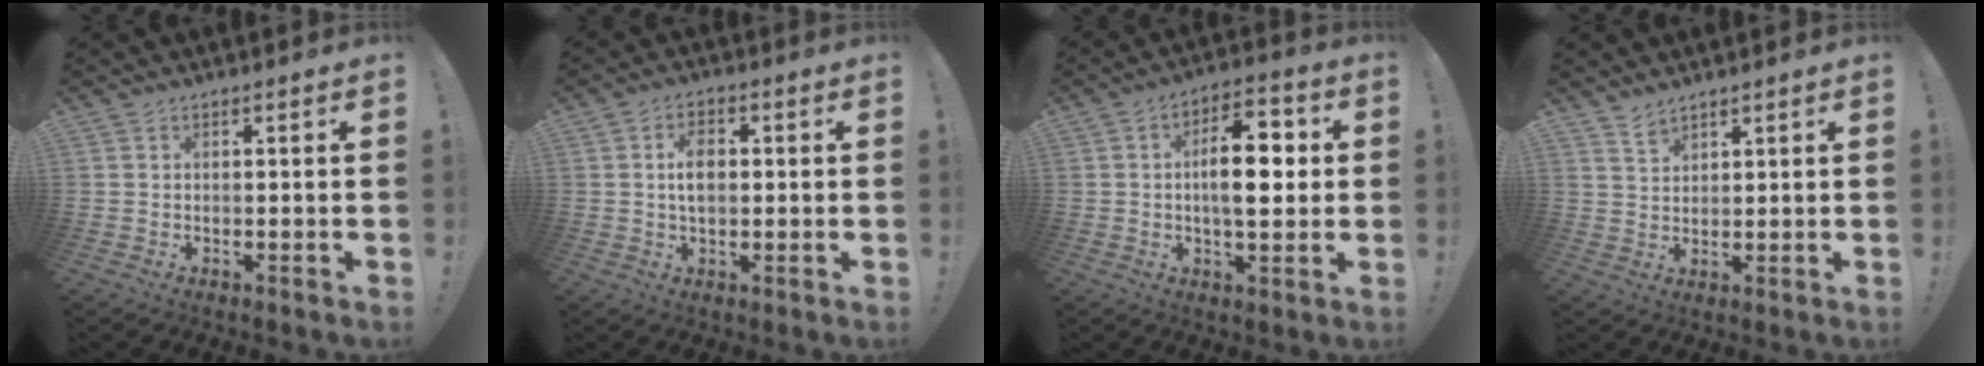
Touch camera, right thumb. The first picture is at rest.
{"total": 5.9, "force": [0.6, 3.6, 4.7], "torque": [-0.073, 0.003, 0.007]}
{"total": 13.2, "force": [0.7, 6.3, 11.6], "torque": [-0.173, 0.007, 0.007]}
{"total": 3.0, "force": [2.8, 0.8, 0.7], "torque": [-0.010, -0.022, 0.051]}